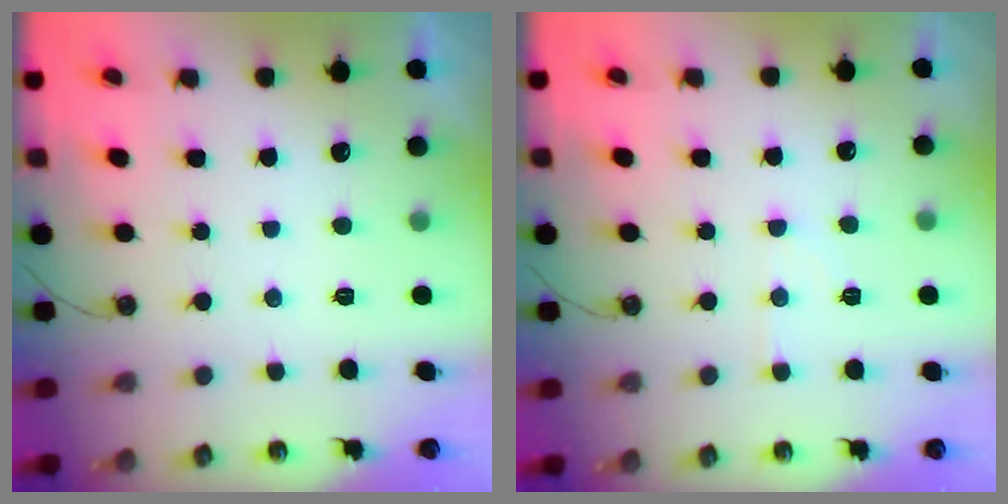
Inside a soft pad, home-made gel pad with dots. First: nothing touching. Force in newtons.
{"total": 4.7, "press": 4.6, "slide": 0.8}